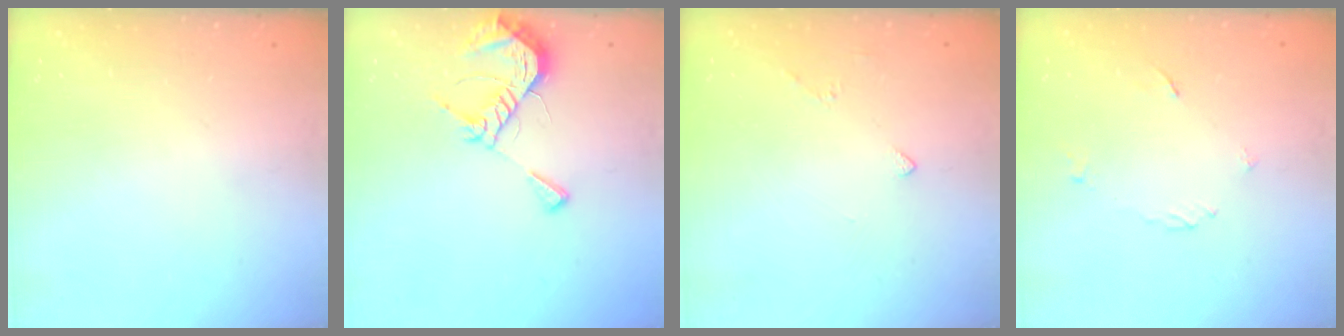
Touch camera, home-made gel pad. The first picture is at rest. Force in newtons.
{"total": 9.9, "press": 9.9, "slide": 0.6}
{"total": 2.0, "press": 2.0, "slide": 0.6}
{"total": 3.7, "press": 3.7, "slide": 0.3}